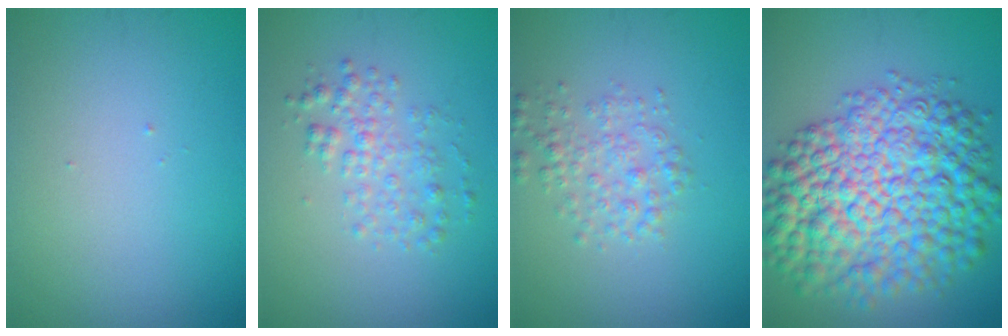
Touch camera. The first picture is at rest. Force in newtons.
{"total": 2.5, "press": 2.5, "slide": 0.0}
{"total": 2.5, "press": 2.5, "slide": 0.1}
{"total": 12.3, "press": 12.3, "slide": 0.2}